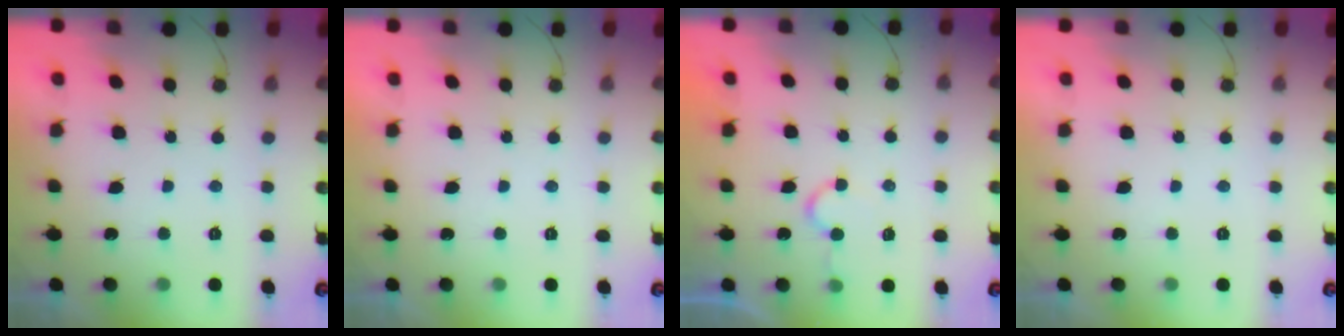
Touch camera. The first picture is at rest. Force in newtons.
{"total": 2.0, "press": 2.0, "slide": 0.1}
{"total": 4.7, "press": 4.7, "slide": 0.3}
{"total": 0.0}